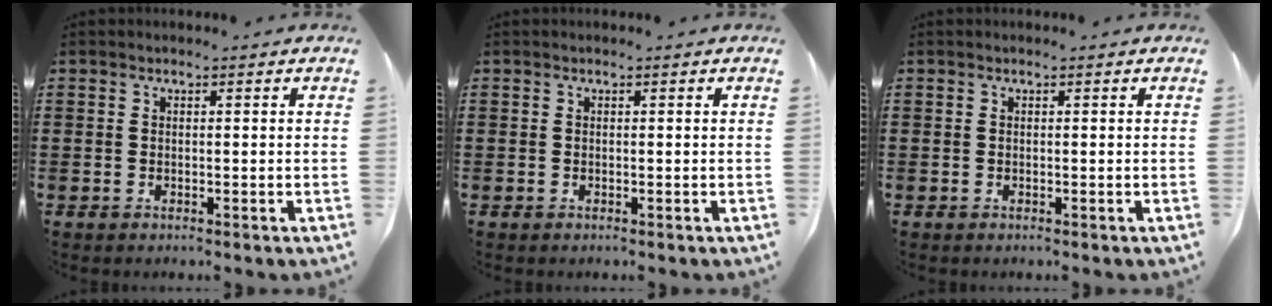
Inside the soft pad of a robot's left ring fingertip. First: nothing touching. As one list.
[{"total": 0.0}, {"total": 0.0}]